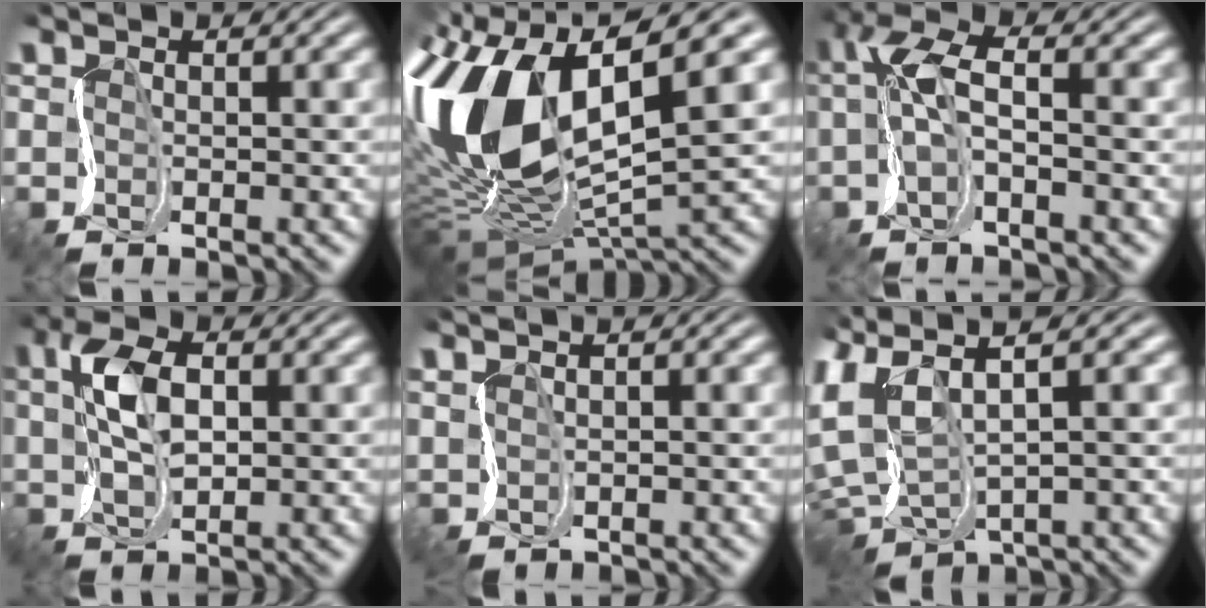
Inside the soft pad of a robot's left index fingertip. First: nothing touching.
{"total": 13.3, "force": [1.8, 6.5, 11.4], "torque": [-0.252, -0.010, 0.027]}
{"total": 3.9, "force": [-0.1, 1.4, 3.6], "torque": [-0.086, 0.012, -0.010]}
{"total": 4.3, "force": [1.2, 2.1, 3.6], "torque": [-0.080, 0.013, 0.018]}
{"total": 1.3, "force": [1.1, 0.5, 0.6], "torque": [-0.019, 0.012, 0.019]}
{"total": 7.4, "force": [1.4, 4.2, 5.9], "torque": [-0.160, -0.006, 0.028]}